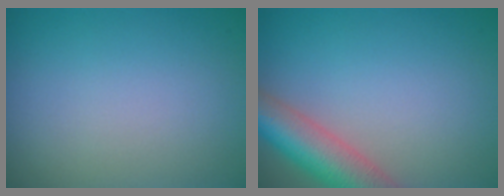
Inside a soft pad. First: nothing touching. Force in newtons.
{"total": 6.2, "press": 6.2, "slide": 0.4}